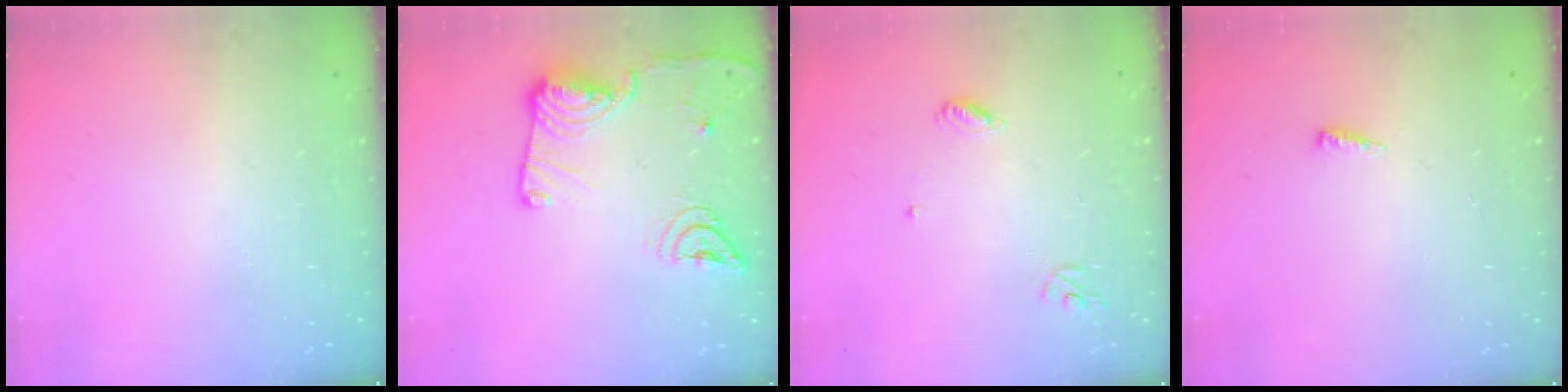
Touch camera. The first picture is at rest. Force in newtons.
{"total": 15.4, "press": 15.3, "slide": 1.9}
{"total": 4.9, "press": 4.9, "slide": 0.4}
{"total": 5.0, "press": 4.9, "slide": 0.9}